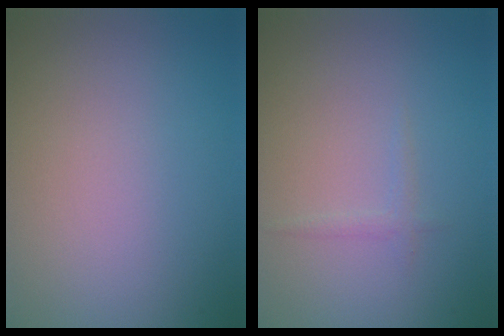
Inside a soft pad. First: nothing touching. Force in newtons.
{"total": 0.7, "press": 0.7, "slide": 0.1}